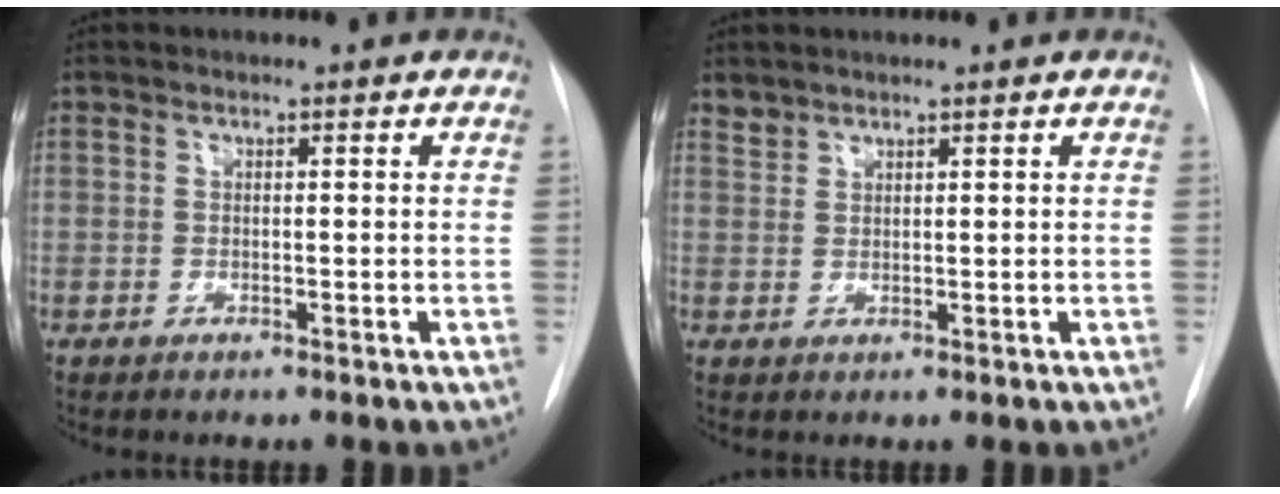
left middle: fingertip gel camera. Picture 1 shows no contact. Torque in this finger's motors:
{"motor_torque": [0.02, 0.02, 0.00, 0.01]}